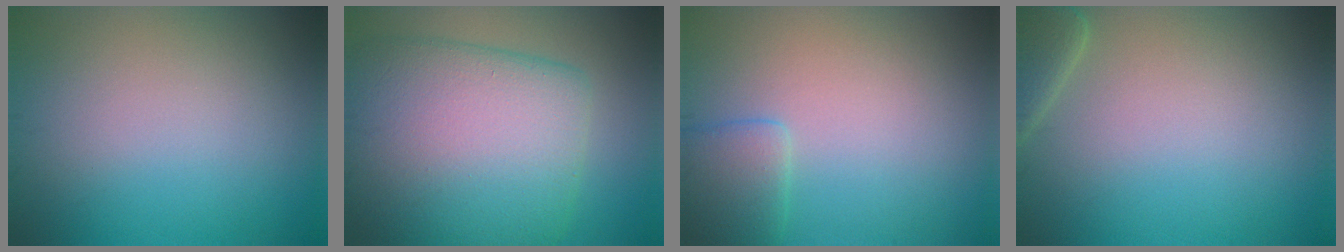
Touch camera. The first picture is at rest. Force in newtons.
{"total": 12.5, "press": 12.5, "slide": 0.3}
{"total": 2.4, "press": 2.4, "slide": 0.2}
{"total": 2.4, "press": 2.3, "slide": 0.4}